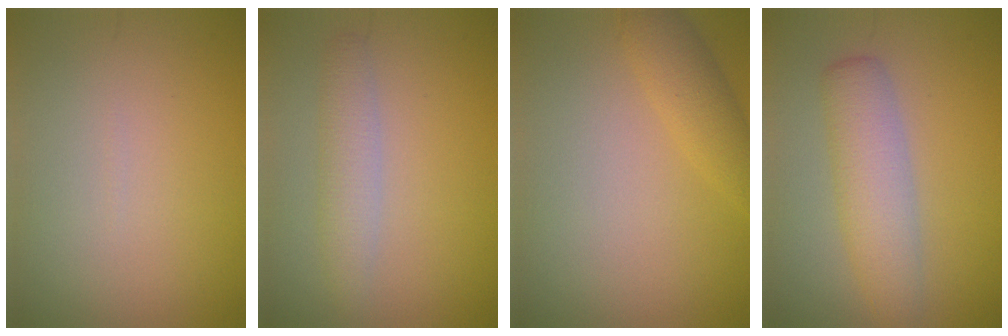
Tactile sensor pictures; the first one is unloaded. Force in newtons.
{"total": 2.4, "press": 2.4, "slide": 0.0}
{"total": 2.6, "press": 2.6, "slide": 0.2}
{"total": 4.2, "press": 4.2, "slide": 0.1}